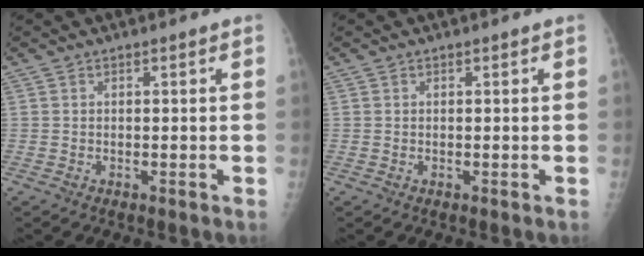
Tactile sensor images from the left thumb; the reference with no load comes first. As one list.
[{"total": 0.0}]